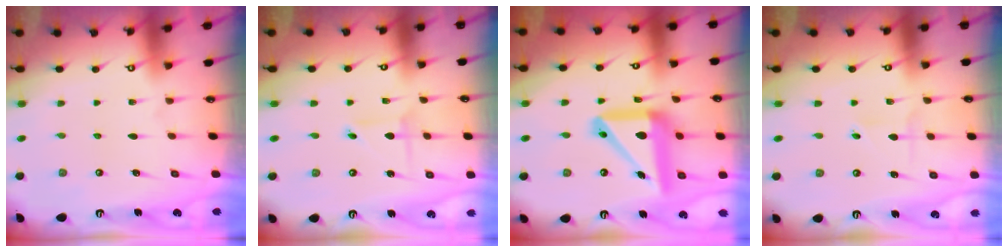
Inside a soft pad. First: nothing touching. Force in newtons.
{"total": 2.4, "press": 2.4, "slide": 0.2}
{"total": 17.7, "press": 17.6, "slide": 2.4}
{"total": 1.8, "press": 1.8, "slide": 0.1}